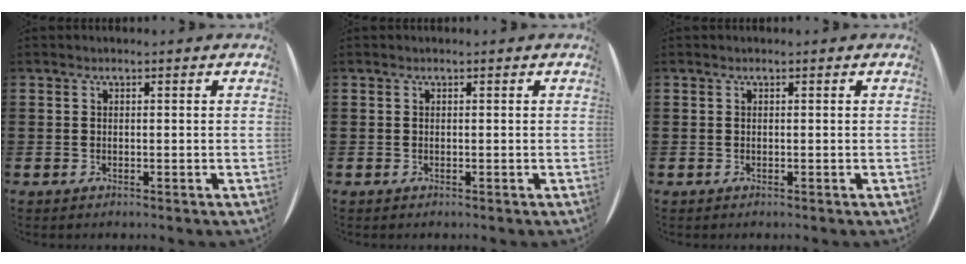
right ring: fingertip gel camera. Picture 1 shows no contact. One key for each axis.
{"total": 0.0}
{"total": 0.0}